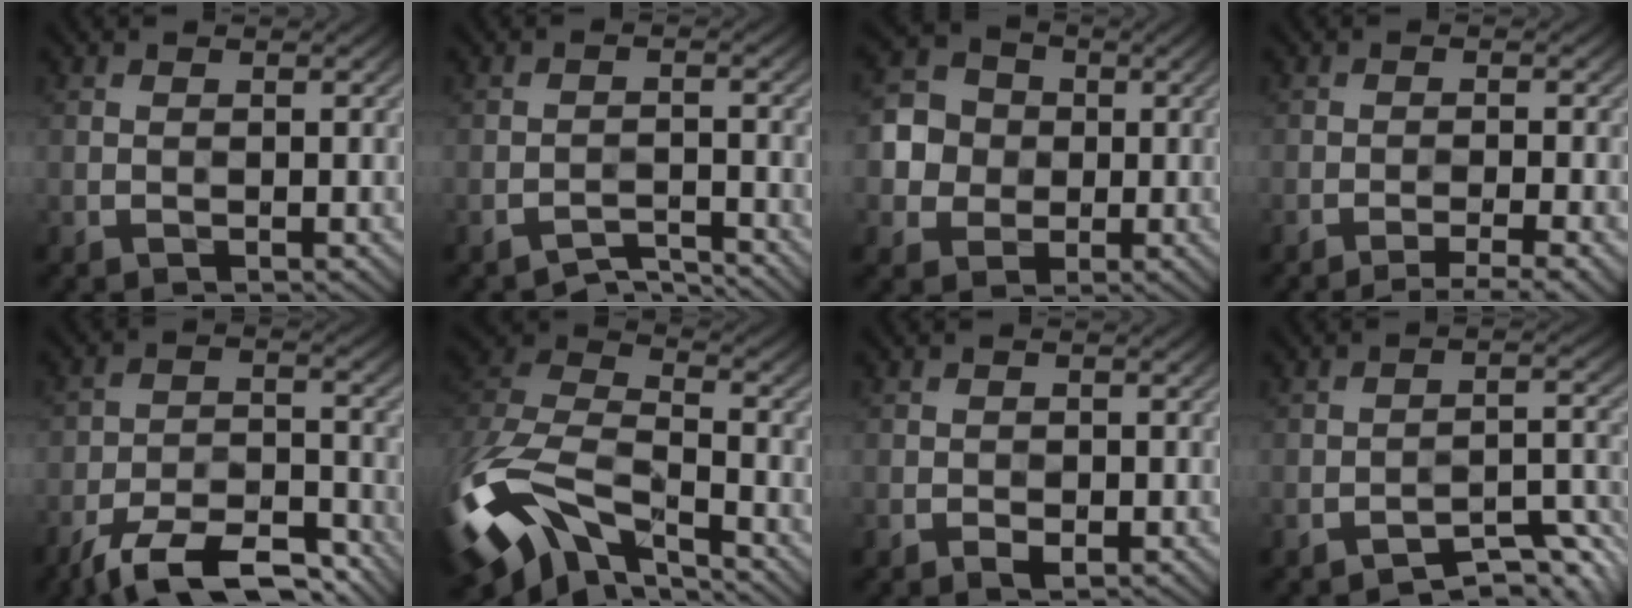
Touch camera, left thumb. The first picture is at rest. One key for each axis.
{"total": 3.6, "fx": -3.5, "fy": 0.4, "fz": 0.7, "tx": -0.011, "ty": 0.001, "tz": -0.058}
{"total": 5.5, "fx": 0.0, "fy": 5.3, "fz": 1.6, "tx": -0.036, "ty": 0.002, "tz": -0.013}
{"total": 4.1, "fx": -3.0, "fy": 0.6, "fz": 2.8, "tx": -0.041, "ty": 0.008, "tz": -0.054}
{"total": 11.1, "fx": -8.5, "fy": 4.0, "fz": 5.9, "tx": -0.101, "ty": -0.002, "tz": -0.151}
{"total": 16.6, "fx": -8.1, "fy": 8.8, "fz": 11.6, "tx": -0.300, "ty": -0.025, "tz": -0.147}
{"total": 1.3, "fx": -0.9, "fy": 0.7, "fz": 0.8, "tx": -0.012, "ty": -0.002, "tz": -0.012}
{"total": 5.8, "fx": -5.1, "fy": 0.7, "fz": 2.7, "tx": -0.040, "ty": 0.005, "tz": -0.076}